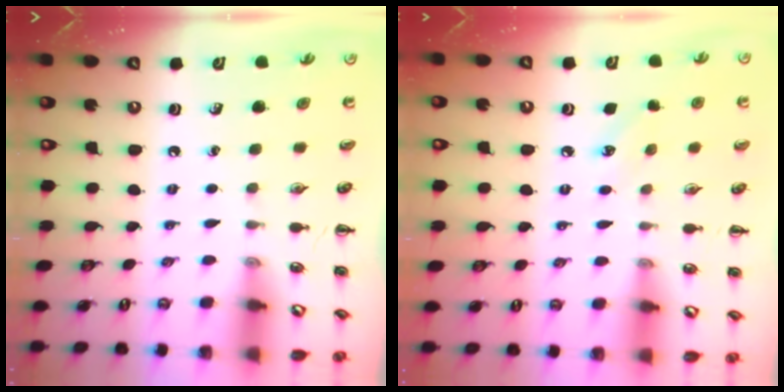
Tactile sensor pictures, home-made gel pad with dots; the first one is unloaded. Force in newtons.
{"total": 6.6, "press": 6.4, "slide": 1.9}